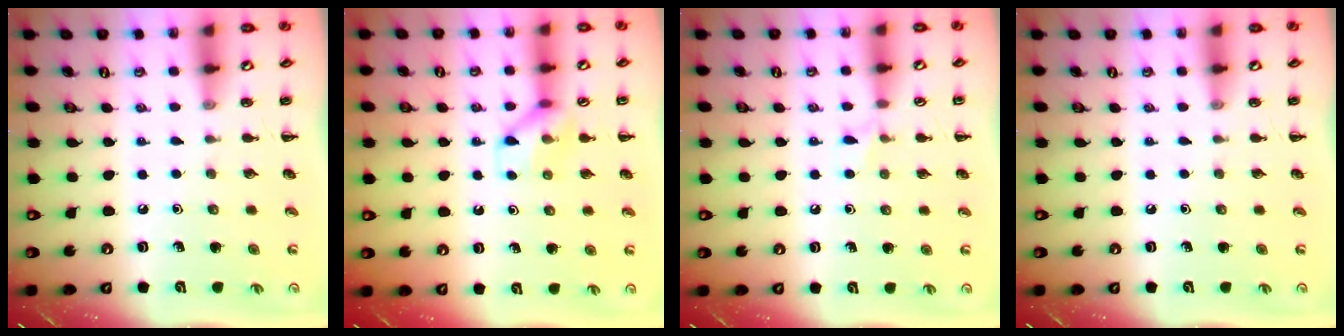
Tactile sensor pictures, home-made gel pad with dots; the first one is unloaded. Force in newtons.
{"total": 8.9, "press": 8.9, "slide": 0.5}
{"total": 5.0, "press": 4.7, "slide": 1.8}
{"total": 0.0}